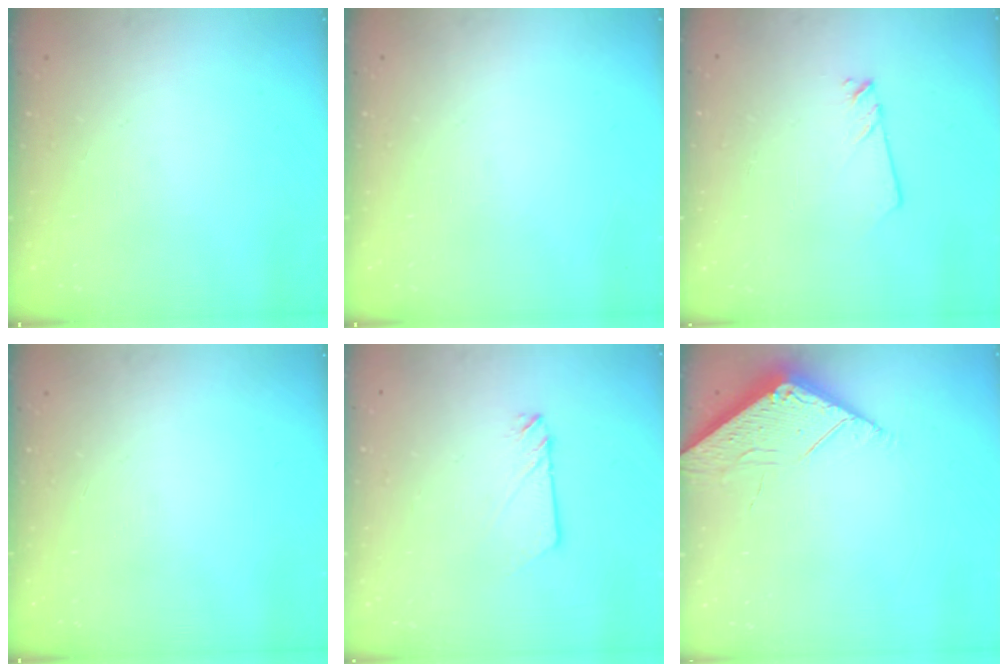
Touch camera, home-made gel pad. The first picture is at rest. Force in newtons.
{"total": 0.0}
{"total": 2.0, "press": 2.0, "slide": 0.1}
{"total": 0.0}
{"total": 2.3, "press": 2.3, "slide": 0.3}
{"total": 4.0, "press": 3.9, "slide": 0.4}